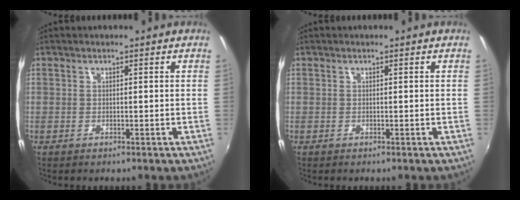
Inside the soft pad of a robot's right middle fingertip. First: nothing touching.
{"total": 0.0}